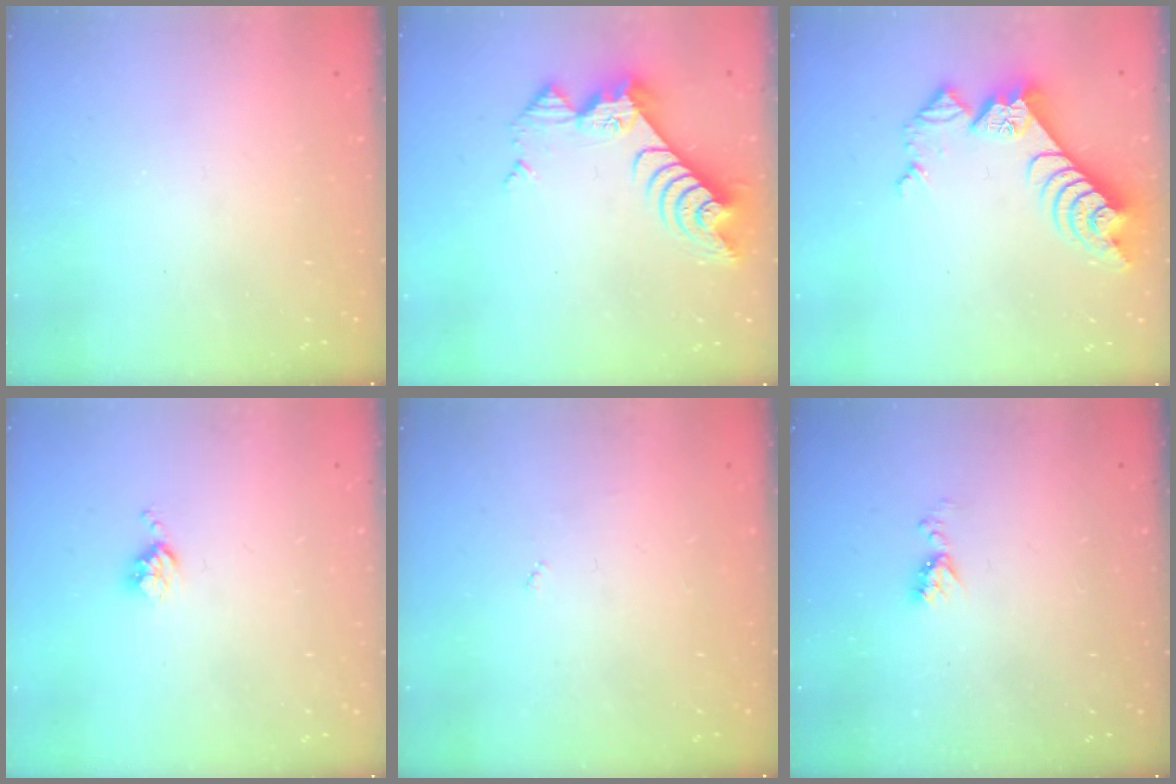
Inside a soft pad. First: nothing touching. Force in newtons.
{"total": 10.4, "press": 10.4, "slide": 1.1}
{"total": 11.2, "press": 11.1, "slide": 1.4}
{"total": 3.5, "press": 3.5, "slide": 0.4}
{"total": 2.7, "press": 2.7, "slide": 0.4}
{"total": 5.9, "press": 5.9, "slide": 0.8}